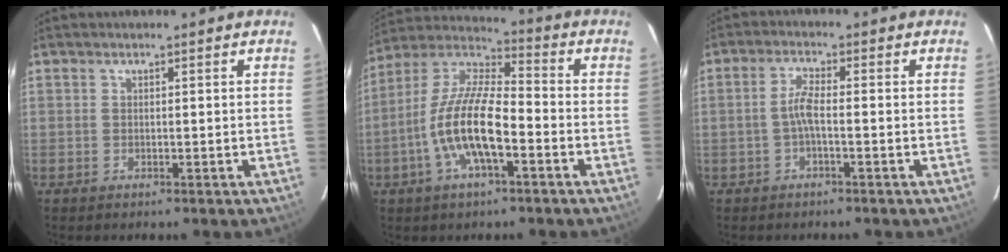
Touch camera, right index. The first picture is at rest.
{"total": 14.2, "force": [-4.9, 4.5, 12.6], "torque": [-0.254, 0.000, -0.097]}
{"total": 2.8, "force": [-0.9, 0.2, 2.7], "torque": [-0.058, 0.006, -0.020]}